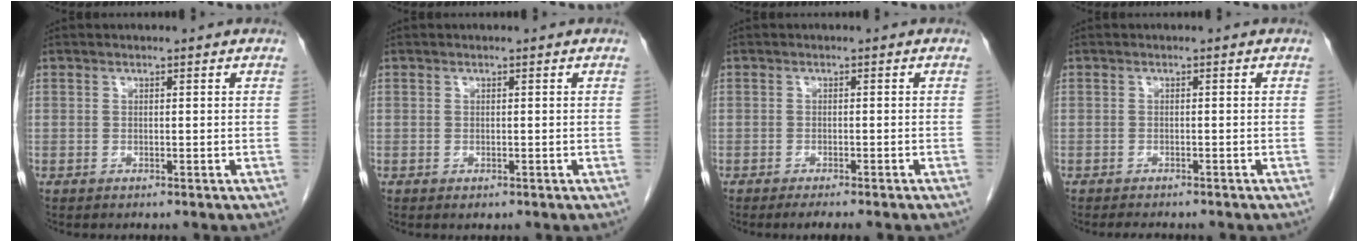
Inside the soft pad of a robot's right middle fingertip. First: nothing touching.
{"total": 0.6, "force": [-0.3, 0.3, 0.4], "torque": [-0.004, 0.000, -0.001]}
{"total": 4.8, "force": [-4.0, 0.2, 2.6], "torque": [-0.024, -0.007, -0.051]}
{"total": 4.1, "force": [-3.6, 1.0, 1.7], "torque": [-0.025, -0.007, -0.044]}